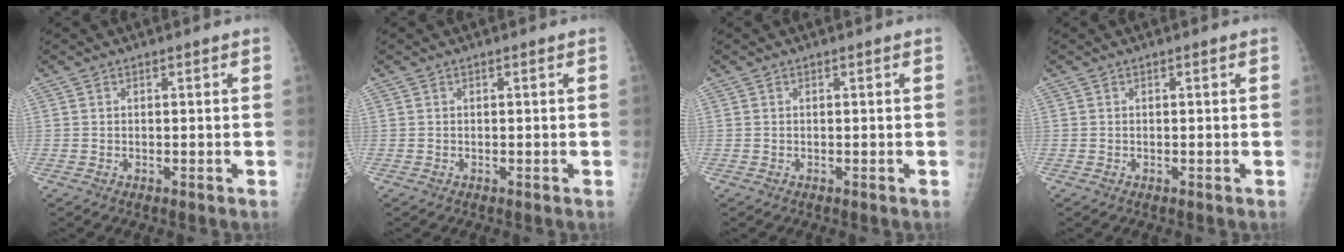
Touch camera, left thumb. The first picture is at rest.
{"total": 0.0}
{"total": 0.0}
{"total": 0.0}